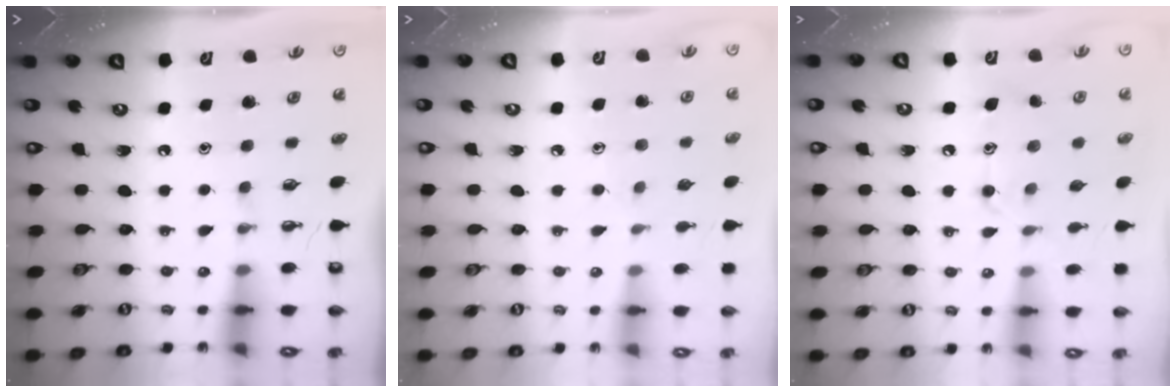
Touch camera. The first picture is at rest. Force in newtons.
{"total": 6.6, "press": 6.6, "slide": 0.6}
{"total": 11.7, "press": 11.6, "slide": 0.6}